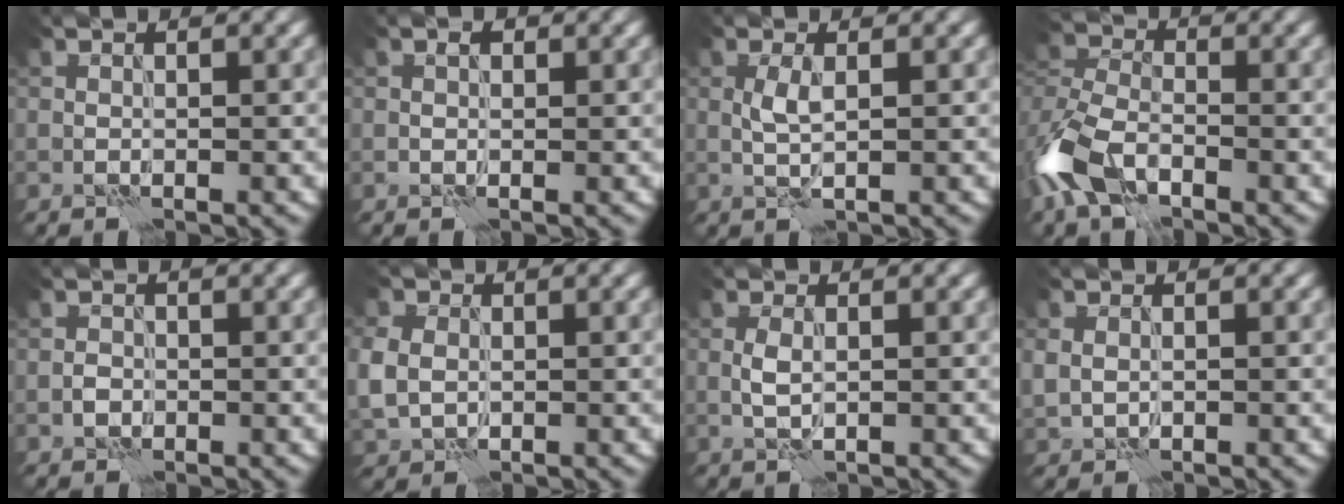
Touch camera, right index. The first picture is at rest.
{"total": 1.0, "force": [0.3, 0.6, 0.7], "torque": [-0.009, 0.003, 0.003]}
{"total": 1.7, "force": [0.2, 0.3, 1.6], "torque": [-0.037, 0.004, 0.004]}
{"total": 6.7, "force": [-3.6, 3.7, 4.3], "torque": [-0.100, 0.001, -0.085]}
{"total": 0.9, "force": [-0.4, 0.8, 0.3], "torque": [-0.003, 0.001, -0.010]}
{"total": 4.6, "force": [0.0, 3.8, 2.6], "torque": [-0.076, 0.005, 0.003]}
{"total": 1.4, "force": [0.0, 0.6, 1.3], "torque": [-0.029, 0.001, 0.000]}
{"total": 1.8, "force": [0.0, 1.5, 1.0], "torque": [-0.020, -0.002, 0.007]}